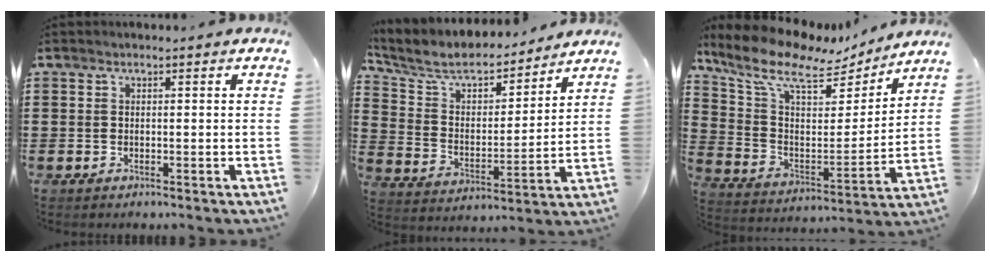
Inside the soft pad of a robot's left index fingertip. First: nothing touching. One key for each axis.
{"total": 6.7, "fx": 5.8, "fy": 2.1, "fz": 2.6, "tx": -0.081, "ty": -0.037, "tz": 0.096}
{"total": 10.4, "fx": 8.0, "fy": 3.6, "fz": 5.7, "tx": -0.149, "ty": -0.042, "tz": 0.135}